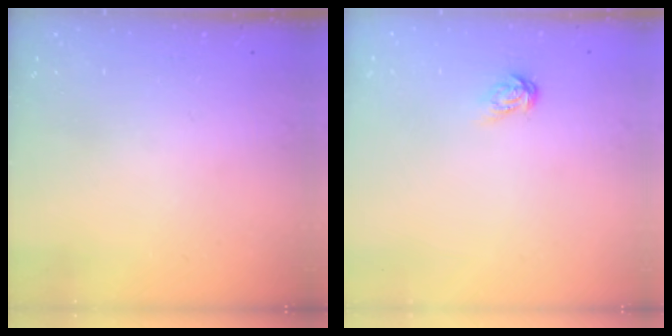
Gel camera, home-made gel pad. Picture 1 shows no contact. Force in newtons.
{"total": 4.3, "press": 4.3, "slide": 0.4}